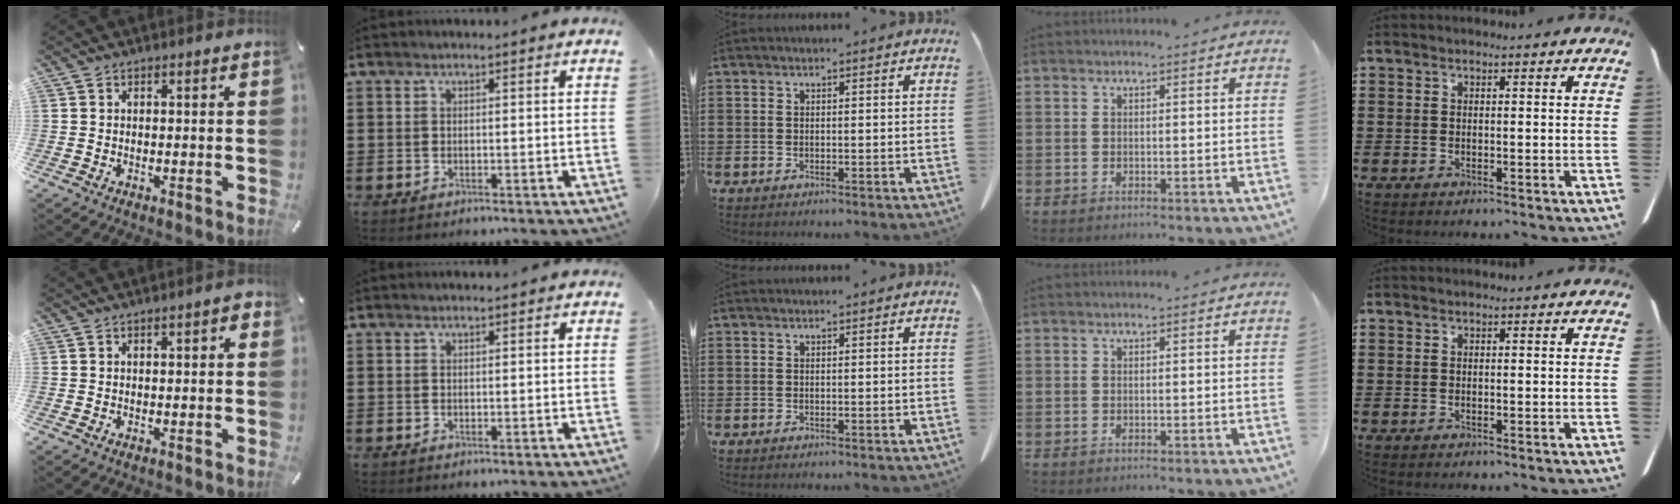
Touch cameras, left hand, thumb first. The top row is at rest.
{"thumb": {"total": 1.5, "force": [0.0, 0.6, 1.4], "torque": [-0.018, 0.001, -0.004]}}